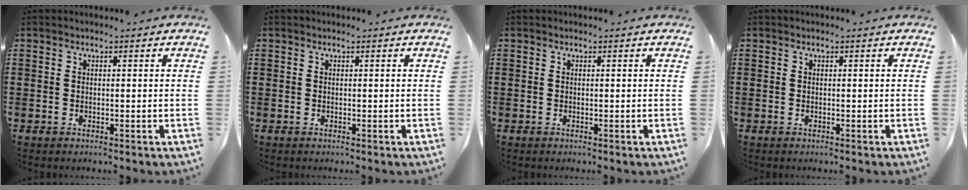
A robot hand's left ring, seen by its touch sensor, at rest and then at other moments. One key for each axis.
{"total": 0.0}
{"total": 0.0}
{"total": 0.0}